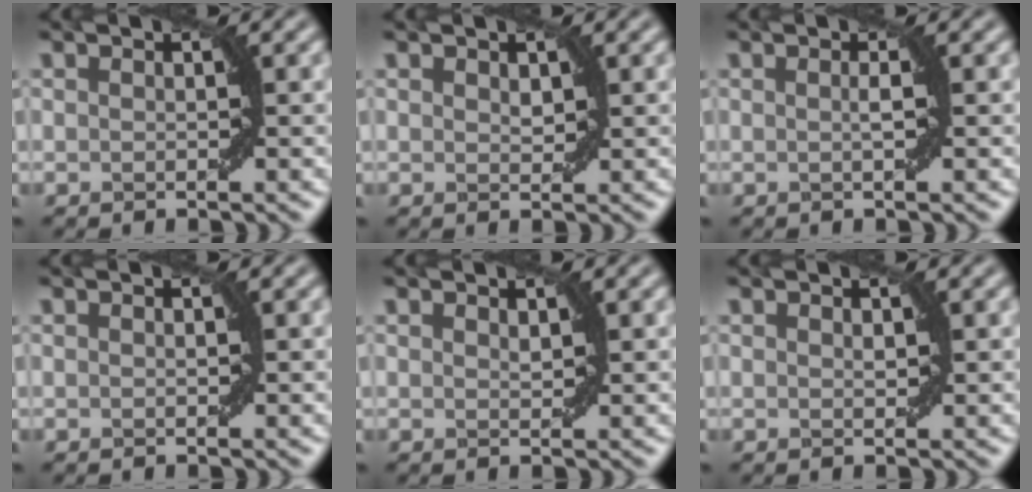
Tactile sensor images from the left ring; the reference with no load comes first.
{"total": 0.9, "force": [0.5, 0.5, 0.6], "torque": [-0.008, -0.001, 0.011]}
{"total": 0.9, "force": [0.0, 0.0, 0.9], "torque": [-0.018, 0.005, 0.000]}
{"total": 0.0}
{"total": 0.6, "force": [0.5, 0.2, 0.3], "torque": [-0.006, -0.002, 0.011]}
{"total": 0.5, "force": [0.3, 0.3, 0.4], "torque": [-0.003, 0.000, 0.006]}